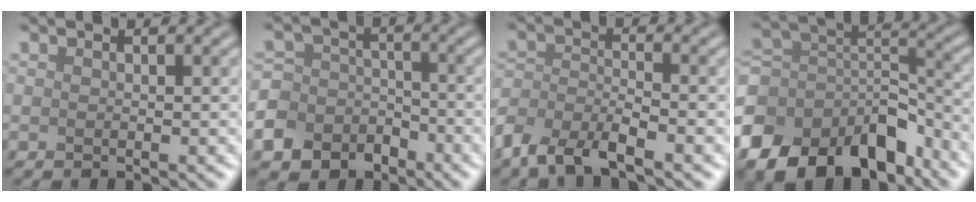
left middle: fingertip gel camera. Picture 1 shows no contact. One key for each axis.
{"total": 7.6, "fx": -4.6, "fy": 5.9, "fz": 1.4, "tx": -0.014, "ty": -0.018, "tz": -0.099}
{"total": 5.1, "fx": -3.9, "fy": 1.6, "fz": 2.9, "tx": -0.057, "ty": -0.005, "tz": -0.084}
{"total": 12.7, "fx": -8.3, "fy": 7.5, "fz": 6.1, "tx": -0.132, "ty": 0.001, "tz": -0.145}